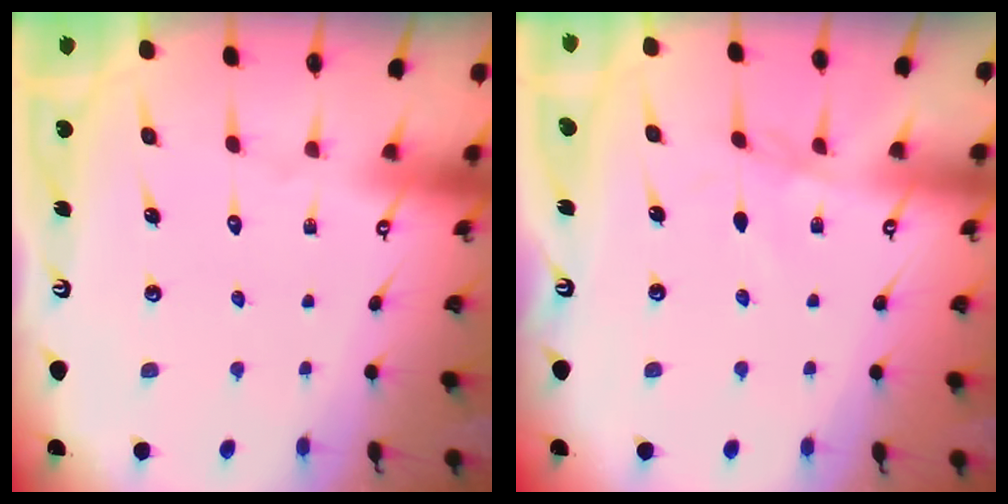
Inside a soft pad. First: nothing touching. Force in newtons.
{"total": 2.1, "press": 2.1, "slide": 0.5}